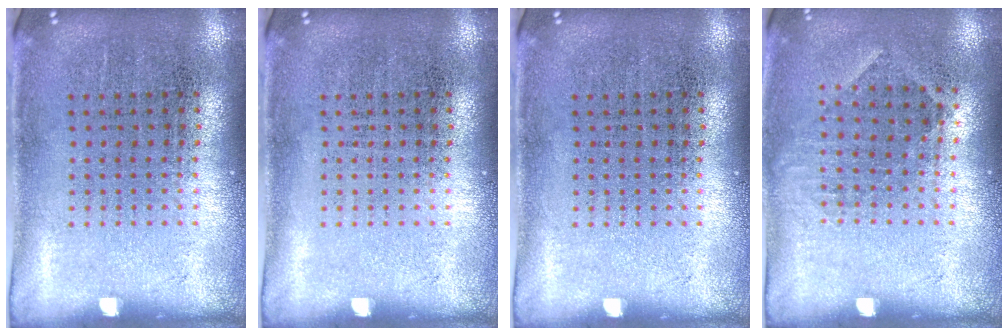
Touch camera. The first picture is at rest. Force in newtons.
{"total": 0.0}
{"total": 0.0}
{"total": 0.9, "press": 0.8, "slide": 0.6}